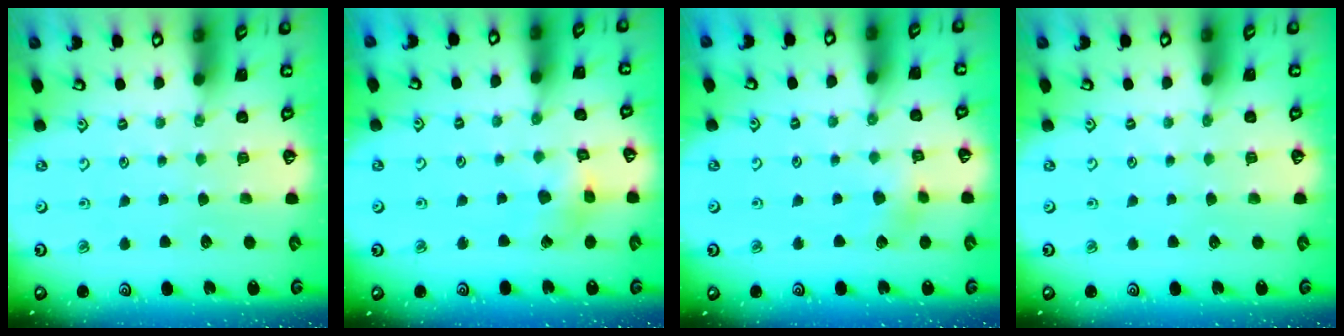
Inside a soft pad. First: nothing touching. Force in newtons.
{"total": 4.3, "press": 4.3, "slide": 0.5}
{"total": 4.1, "press": 4.1, "slide": 0.3}
{"total": 0.0}